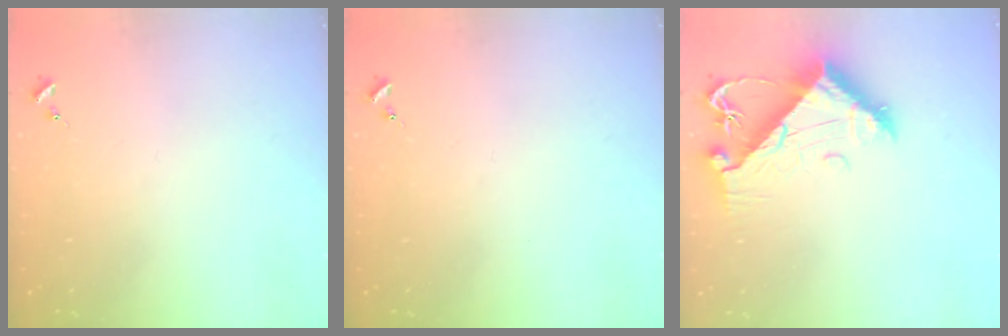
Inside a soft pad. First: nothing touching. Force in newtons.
{"total": 0.0}
{"total": 9.1, "press": 9.1, "slide": 1.1}